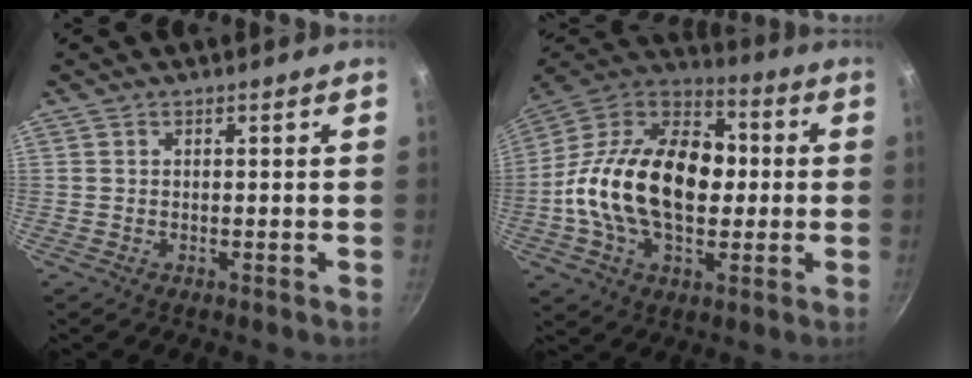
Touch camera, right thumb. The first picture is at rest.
{"total": 25.4, "force": [-0.7, 16.2, 19.6], "torque": [-0.316, 0.037, -0.029]}